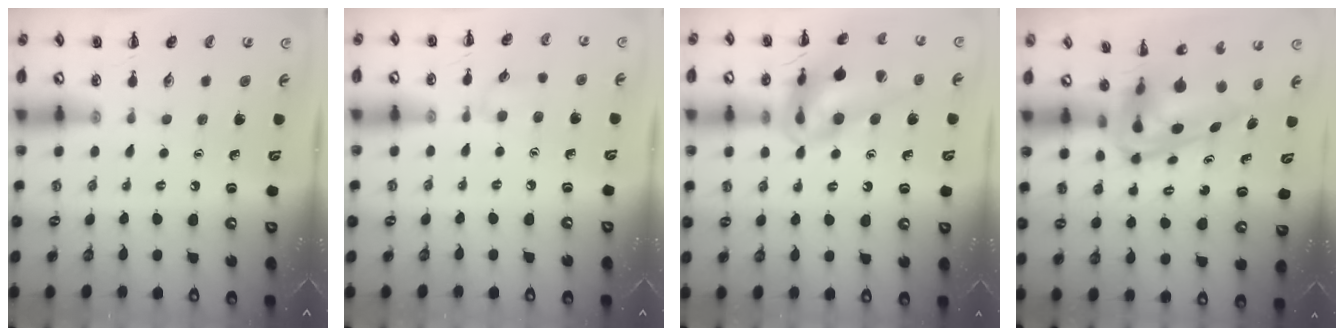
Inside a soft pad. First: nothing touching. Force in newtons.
{"total": 4.8, "press": 4.4, "slide": 1.9}
{"total": 18.0, "press": 17.8, "slide": 2.2}
{"total": 8.4, "press": 8.0, "slide": 2.5}